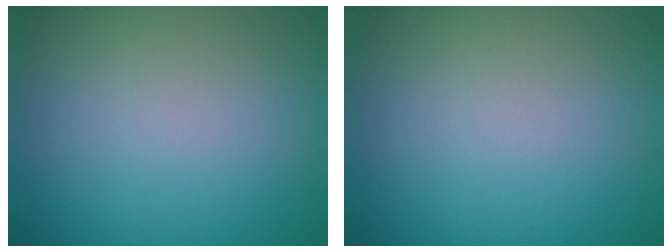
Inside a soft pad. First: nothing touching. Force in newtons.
{"total": 0.0}